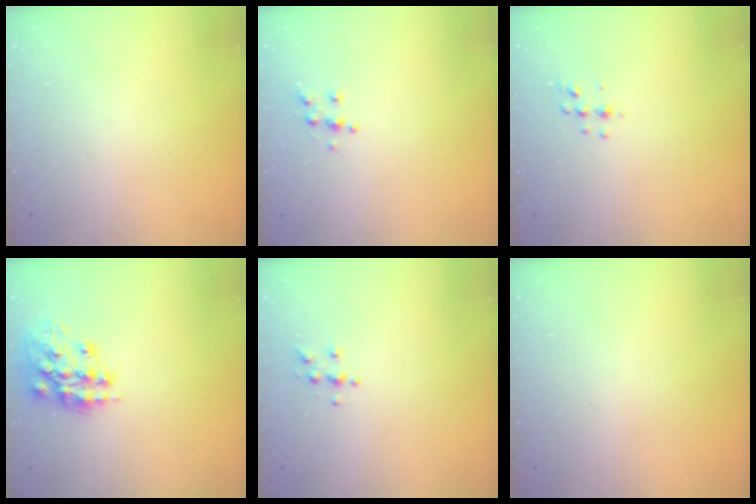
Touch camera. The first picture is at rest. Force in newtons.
{"total": 5.6, "press": 5.6, "slide": 0.5}
{"total": 4.6, "press": 4.5, "slide": 1.0}
{"total": 16.1, "press": 16.1, "slide": 1.5}
{"total": 4.3, "press": 4.3, "slide": 0.6}
{"total": 0.0}